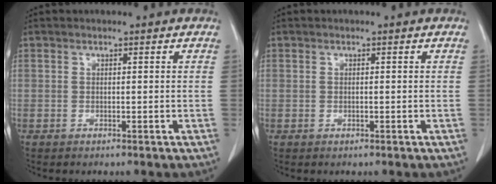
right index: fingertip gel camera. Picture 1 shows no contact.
{"total": 0.0}